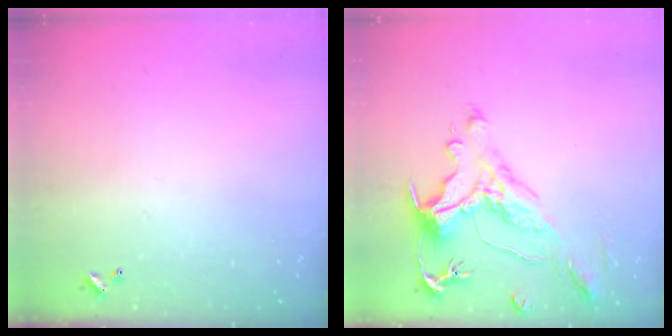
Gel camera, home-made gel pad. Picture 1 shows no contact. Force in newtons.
{"total": 1.2, "press": 0.2, "slide": 1.2}